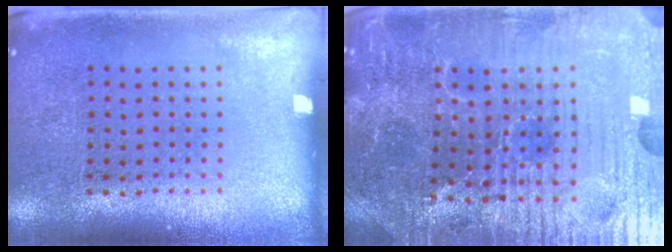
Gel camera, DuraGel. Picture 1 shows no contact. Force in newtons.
{"total": 5.5, "press": 5.2, "slide": 1.5}